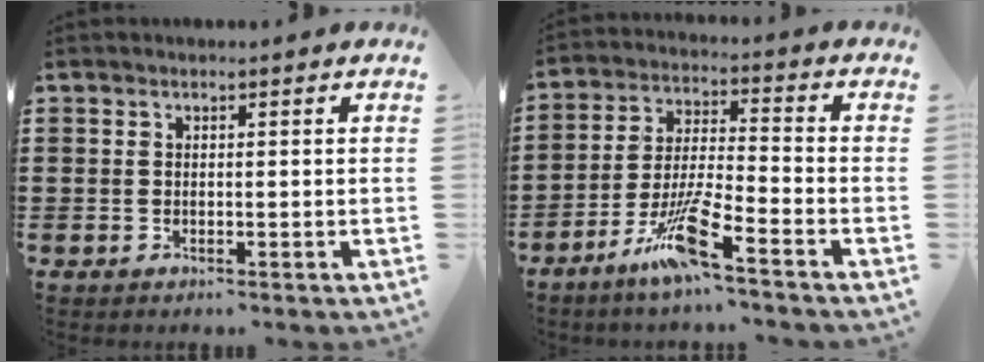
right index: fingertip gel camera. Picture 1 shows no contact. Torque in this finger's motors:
{"motor_torque": [0.23, 0.17, 0.62, 0.16]}